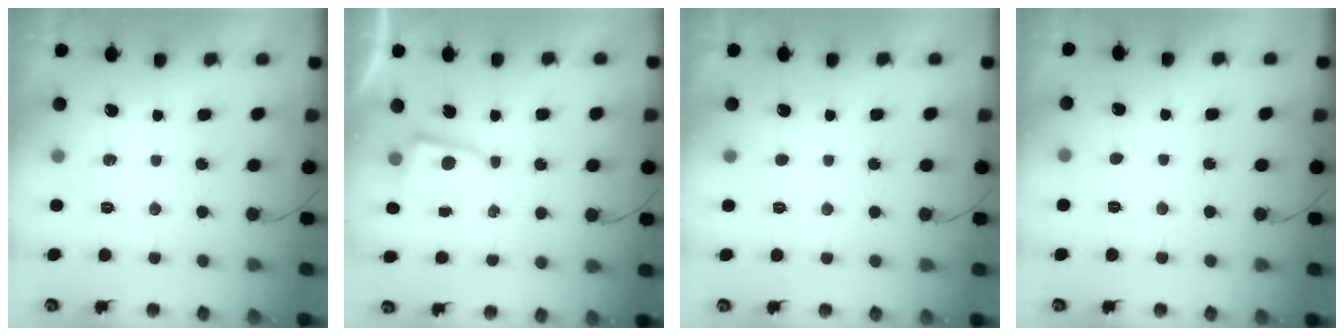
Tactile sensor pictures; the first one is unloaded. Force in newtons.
{"total": 3.0, "press": 3.0, "slide": 0.3}
{"total": 1.6, "press": 1.6, "slide": 0.2}
{"total": 0.7, "press": 0.7, "slide": 0.1}